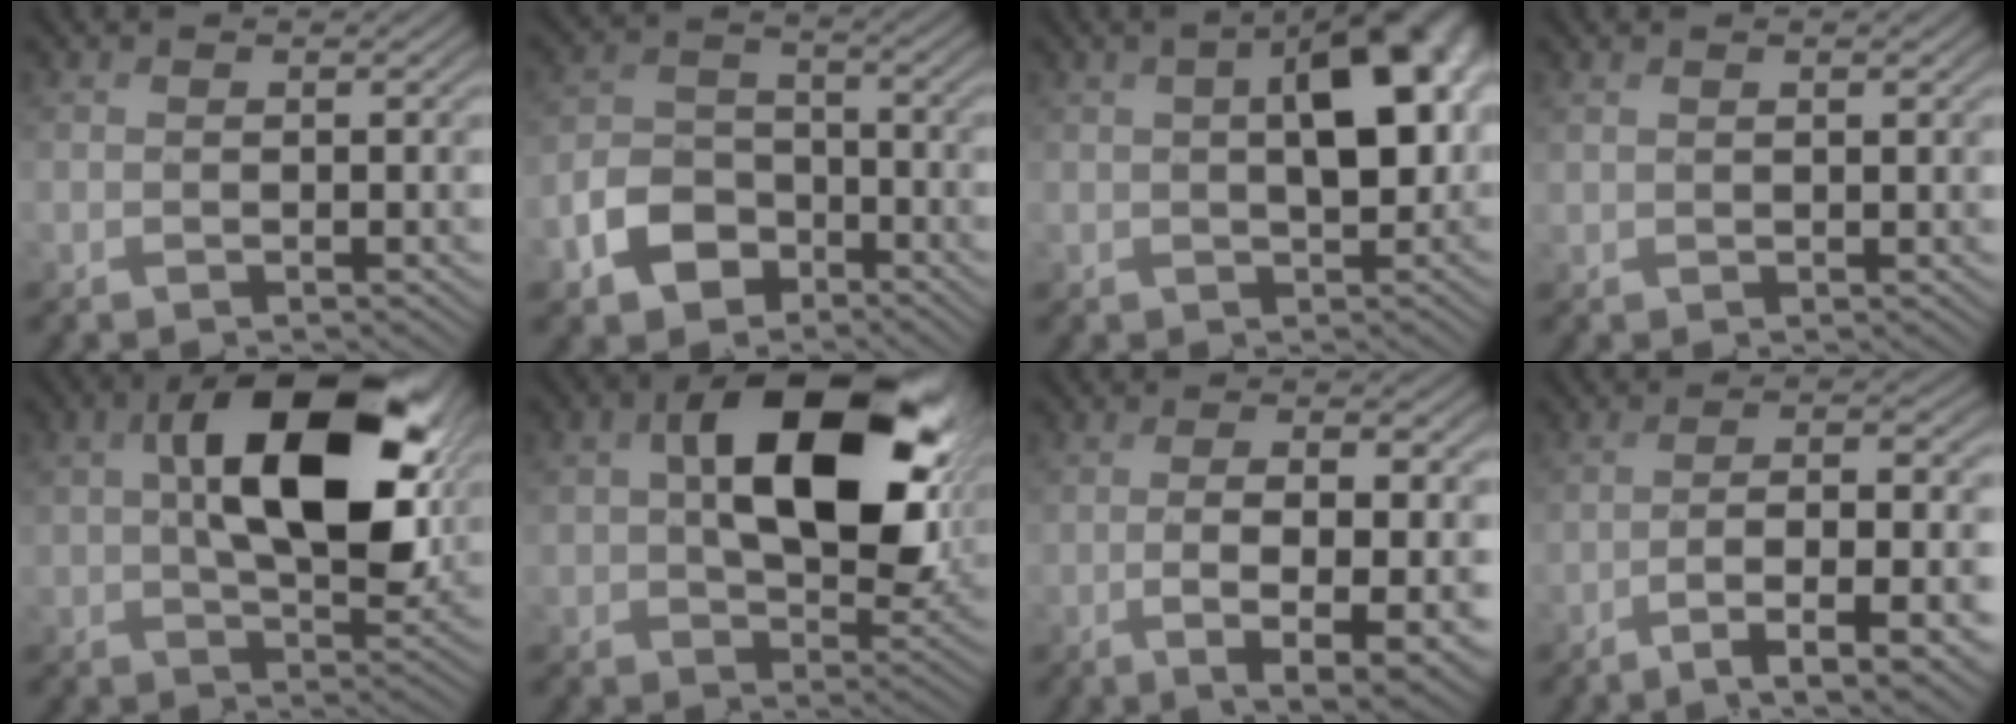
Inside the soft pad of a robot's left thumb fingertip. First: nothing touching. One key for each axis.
{"total": 7.3, "fx": -4.0, "fy": 5.1, "fz": 3.4, "tx": -0.079, "ty": -0.003, "tz": -0.091}
{"total": 8.1, "fx": 1.3, "fy": 4.0, "fz": 6.9, "tx": -0.101, "ty": 0.013, "tz": 0.019}
{"total": 1.1, "fx": 0.9, "fy": 0.4, "fz": 0.6, "tx": -0.017, "ty": 0.000, "tz": 0.019}
{"total": 14.8, "fx": 3.9, "fy": 8.0, "fz": 11.8, "tx": -0.211, "ty": -0.001, "tz": 0.075}
{"total": 16.3, "fx": 4.2, "fy": 10.0, "fz": 12.3, "tx": -0.211, "ty": -0.009, "tz": 0.086}
{"total": 8.6, "fx": -1.0, "fy": 3.0, "fz": 8.0, "tx": -0.146, "ty": -0.014, "tz": -0.007}
{"total": 10.7, "fx": -5.1, "fy": 2.7, "fz": 9.1, "tx": -0.135, "ty": 0.005, "tz": -0.075}